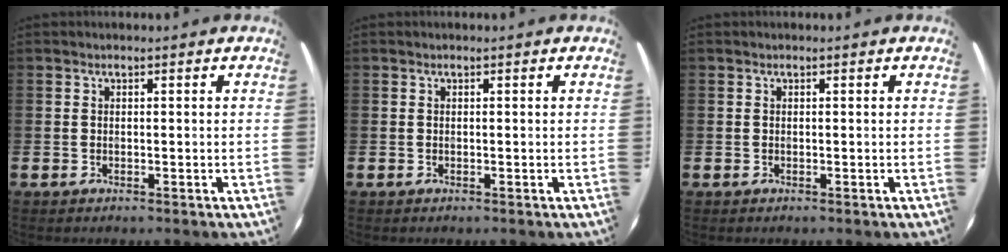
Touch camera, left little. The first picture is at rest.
{"total": 0.0}
{"total": 0.0}